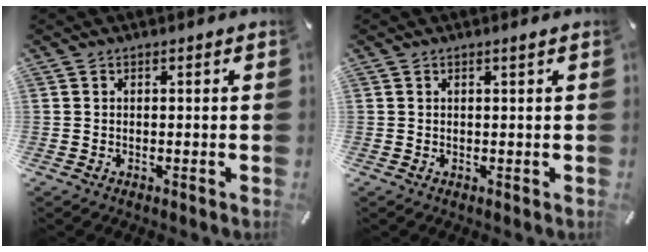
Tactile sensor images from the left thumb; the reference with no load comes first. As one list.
[{"total": 0.8, "force": [0.5, 0.1, 0.6], "torque": [-0.011, 0.000, 0.008]}]